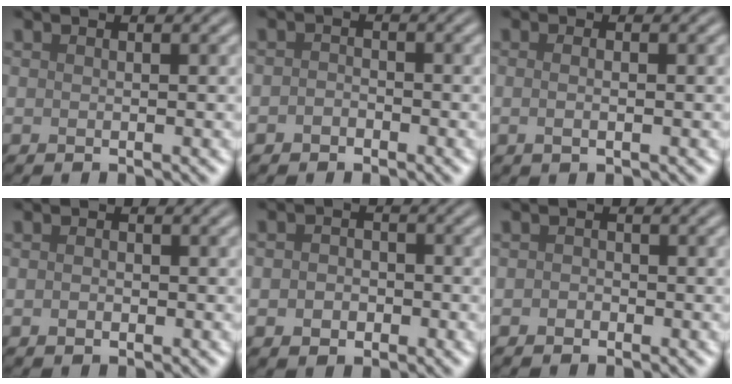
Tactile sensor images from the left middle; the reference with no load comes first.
{"total": 1.1, "force": [-0.7, 0.8, 0.4], "torque": [-0.007, 0.001, -0.015]}
{"total": 1.5, "force": [0.0, 0.6, 1.3], "torque": [-0.014, -0.009, -0.006]}
{"total": 0.9, "force": [-0.2, 0.7, 0.6], "torque": [-0.013, -0.001, -0.006]}
{"total": 2.4, "force": [-0.6, 1.9, 1.4], "torque": [-0.016, -0.003, -0.019]}
{"total": 0.9, "force": [-0.4, 0.7, 0.3], "torque": [-0.005, -0.002, -0.010]}